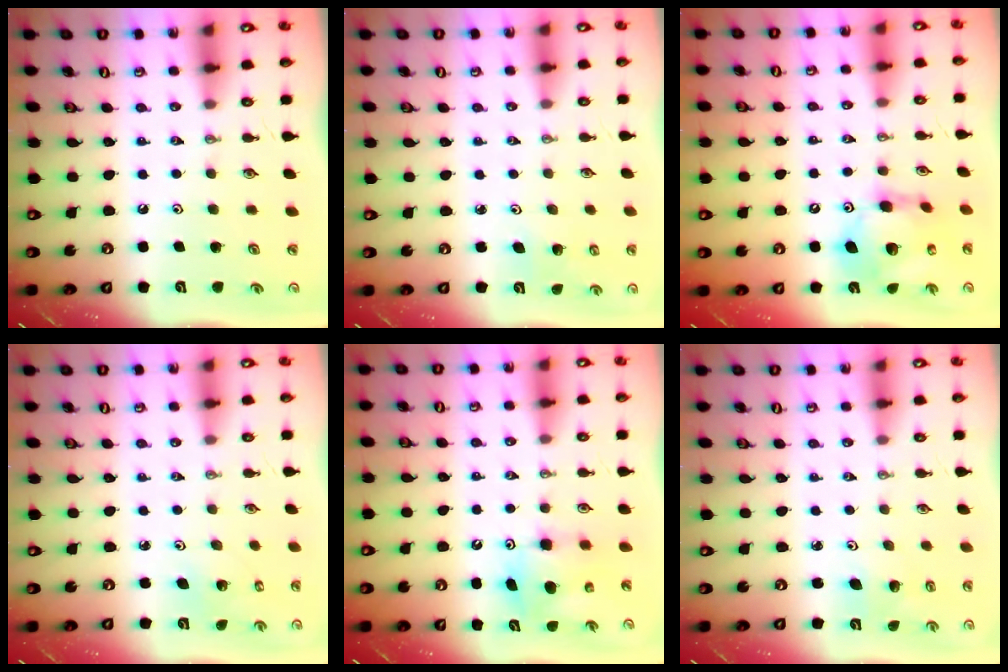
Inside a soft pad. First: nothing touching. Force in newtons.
{"total": 3.0, "press": 2.9, "slide": 0.9}
{"total": 14.4, "press": 14.3, "slide": 1.5}
{"total": 2.2, "press": 2.2, "slide": 0.2}
{"total": 7.6, "press": 7.6, "slide": 0.4}
{"total": 3.9, "press": 3.6, "slide": 1.5}